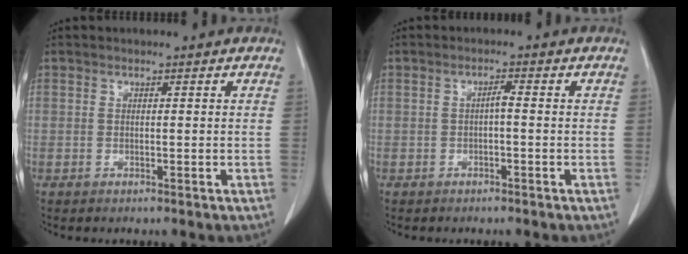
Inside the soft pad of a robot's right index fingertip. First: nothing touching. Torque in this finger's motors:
{"motor_torque": [0.38, -0.11, 0.16, 0.02]}